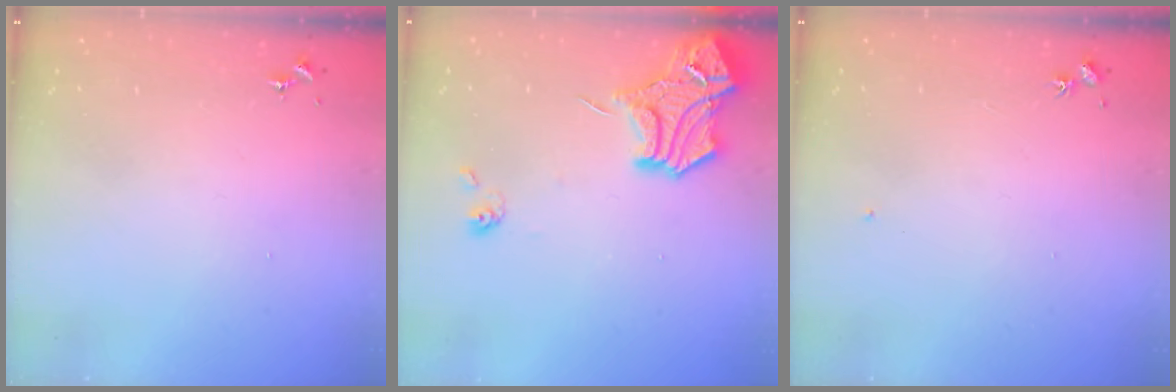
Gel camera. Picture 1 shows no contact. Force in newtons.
{"total": 15.5, "press": 15.4, "slide": 1.4}
{"total": 4.4, "press": 4.4, "slide": 0.5}